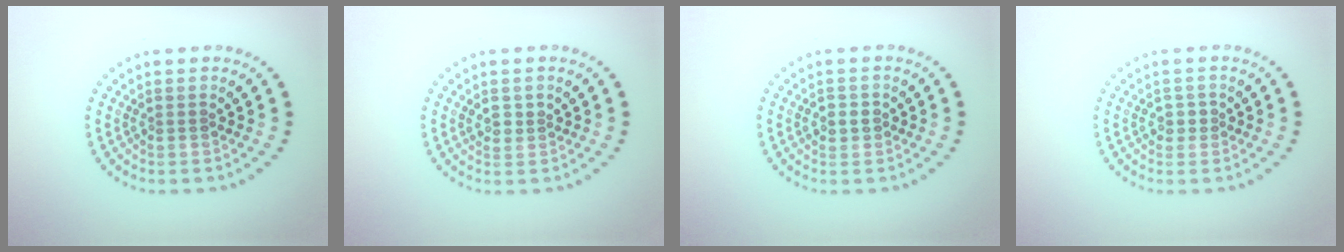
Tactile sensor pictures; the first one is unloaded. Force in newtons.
{"total": 1.5, "press": 1.3, "slide": 0.6}
{"total": 1.4, "press": 1.4, "slide": 0.3}
{"total": 1.1, "press": 1.0, "slide": 0.5}